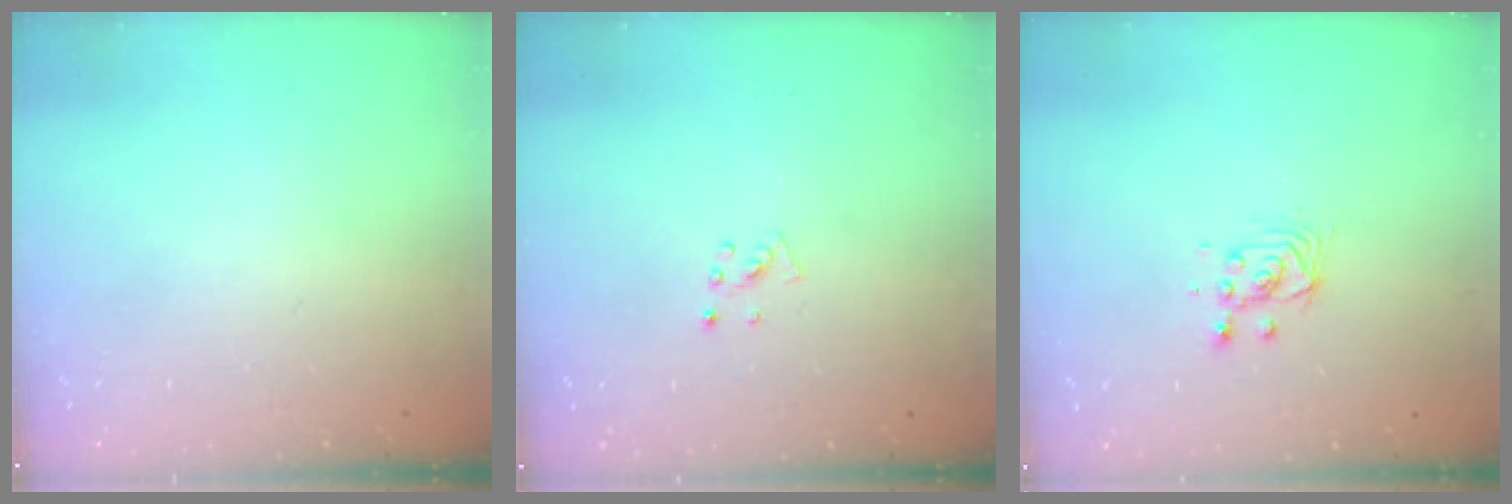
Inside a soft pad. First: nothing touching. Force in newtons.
{"total": 3.7, "press": 3.7, "slide": 0.4}
{"total": 3.4, "press": 3.4, "slide": 0.2}